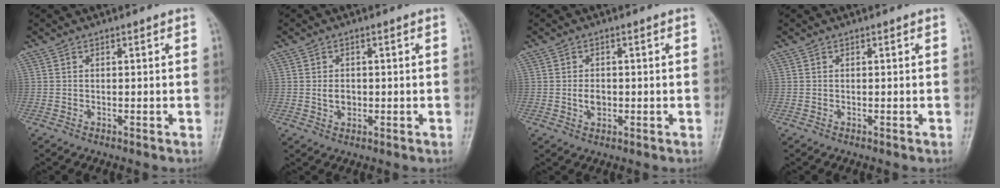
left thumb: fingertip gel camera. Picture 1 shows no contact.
{"total": 2.6, "force": [-0.1, 1.9, 1.7], "torque": [-0.023, 0.001, 0.000]}
{"total": 2.8, "force": [-0.3, 2.0, 2.0], "torque": [-0.028, 0.001, -0.004]}
{"total": 0.0}